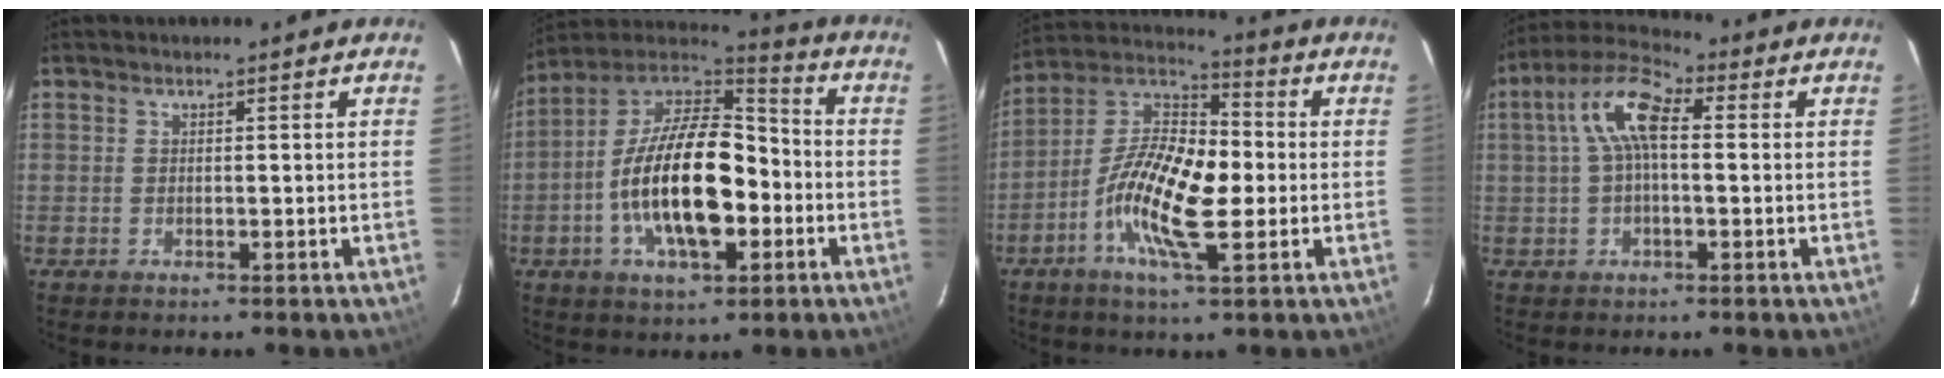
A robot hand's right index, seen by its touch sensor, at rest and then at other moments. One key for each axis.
{"total": 20.0, "fx": -4.5, "fy": 9.2, "fz": 17.2, "tx": -0.328, "ty": 0.005, "tz": -0.084}
{"total": 15.3, "fx": -3.0, "fy": 5.6, "fz": 14.0, "tx": -0.271, "ty": 0.005, "tz": -0.070}
{"total": 9.3, "fx": 1.2, "fy": 3.9, "fz": 8.3, "tx": -0.169, "ty": 0.030, "tz": 0.017}